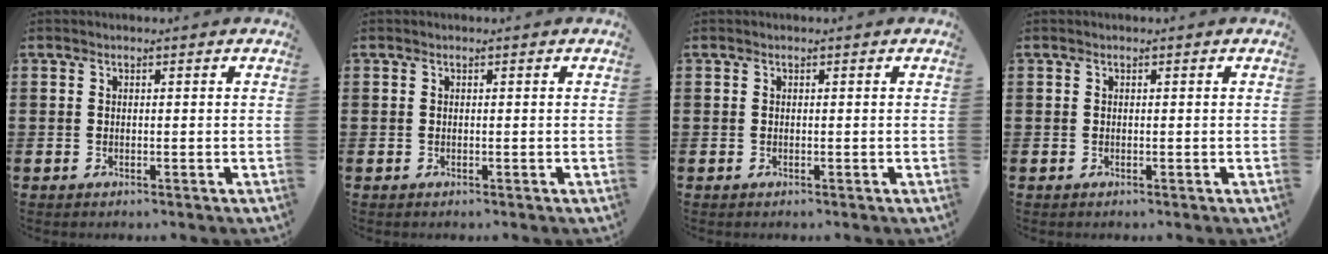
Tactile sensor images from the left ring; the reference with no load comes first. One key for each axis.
{"total": 0.0}
{"total": 0.0}
{"total": 0.0}